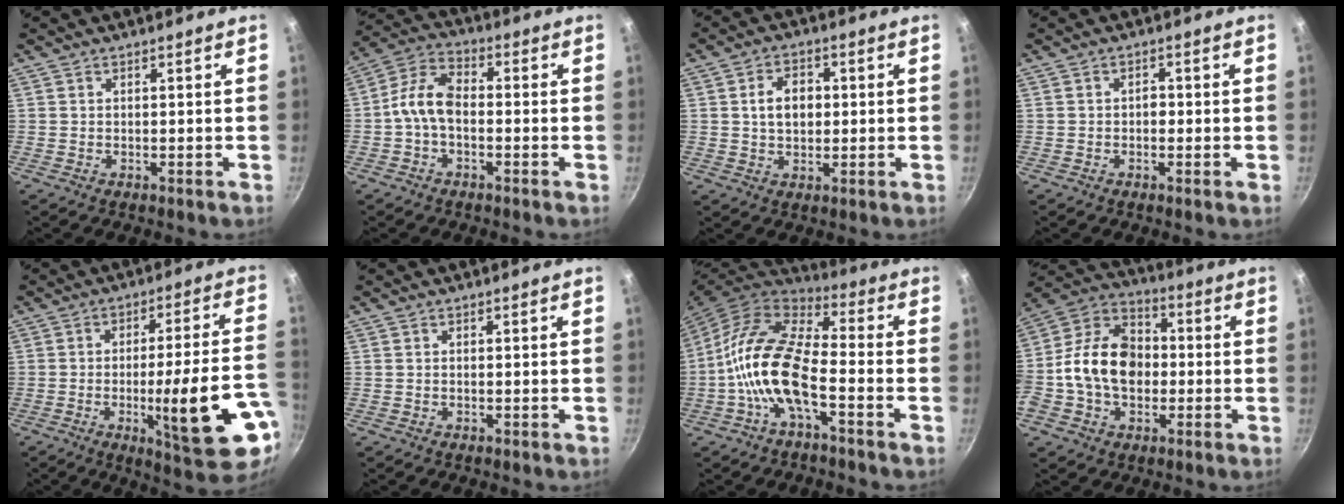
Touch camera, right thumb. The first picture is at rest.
{"total": 7.8, "force": [-1.6, 4.7, 6.0], "torque": [-0.115, 0.036, -0.044]}
{"total": 6.3, "force": [0.7, 4.5, 4.3], "torque": [-0.050, 0.008, 0.008]}
{"total": 1.5, "force": [-0.4, 1.0, 1.1], "torque": [-0.018, 0.006, -0.009]}
{"total": 18.2, "force": [-5.8, 3.3, 17.0], "torque": [-0.230, 0.021, -0.071]}
{"total": 0.0}
{"total": 15.0, "force": [-4.4, 6.3, 12.9], "torque": [-0.244, 0.039, -0.102]}
{"total": 17.1, "force": [-1.4, 12.6, 11.5], "torque": [-0.177, 0.040, -0.042]}